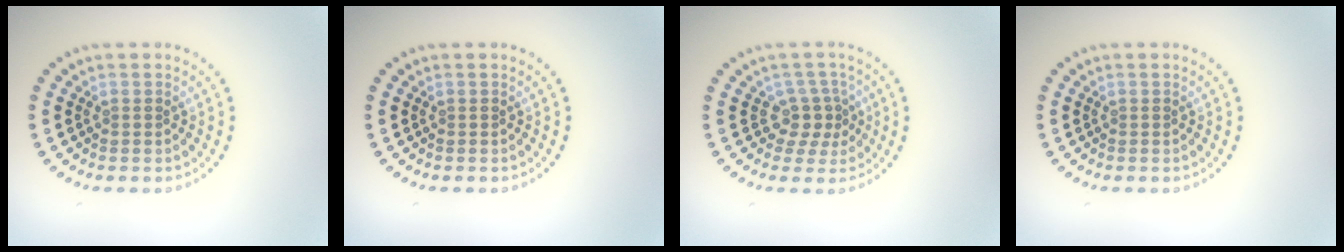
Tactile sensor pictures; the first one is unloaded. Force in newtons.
{"total": 0.0}
{"total": 2.5, "press": 1.8, "slide": 1.7}
{"total": 0.0}